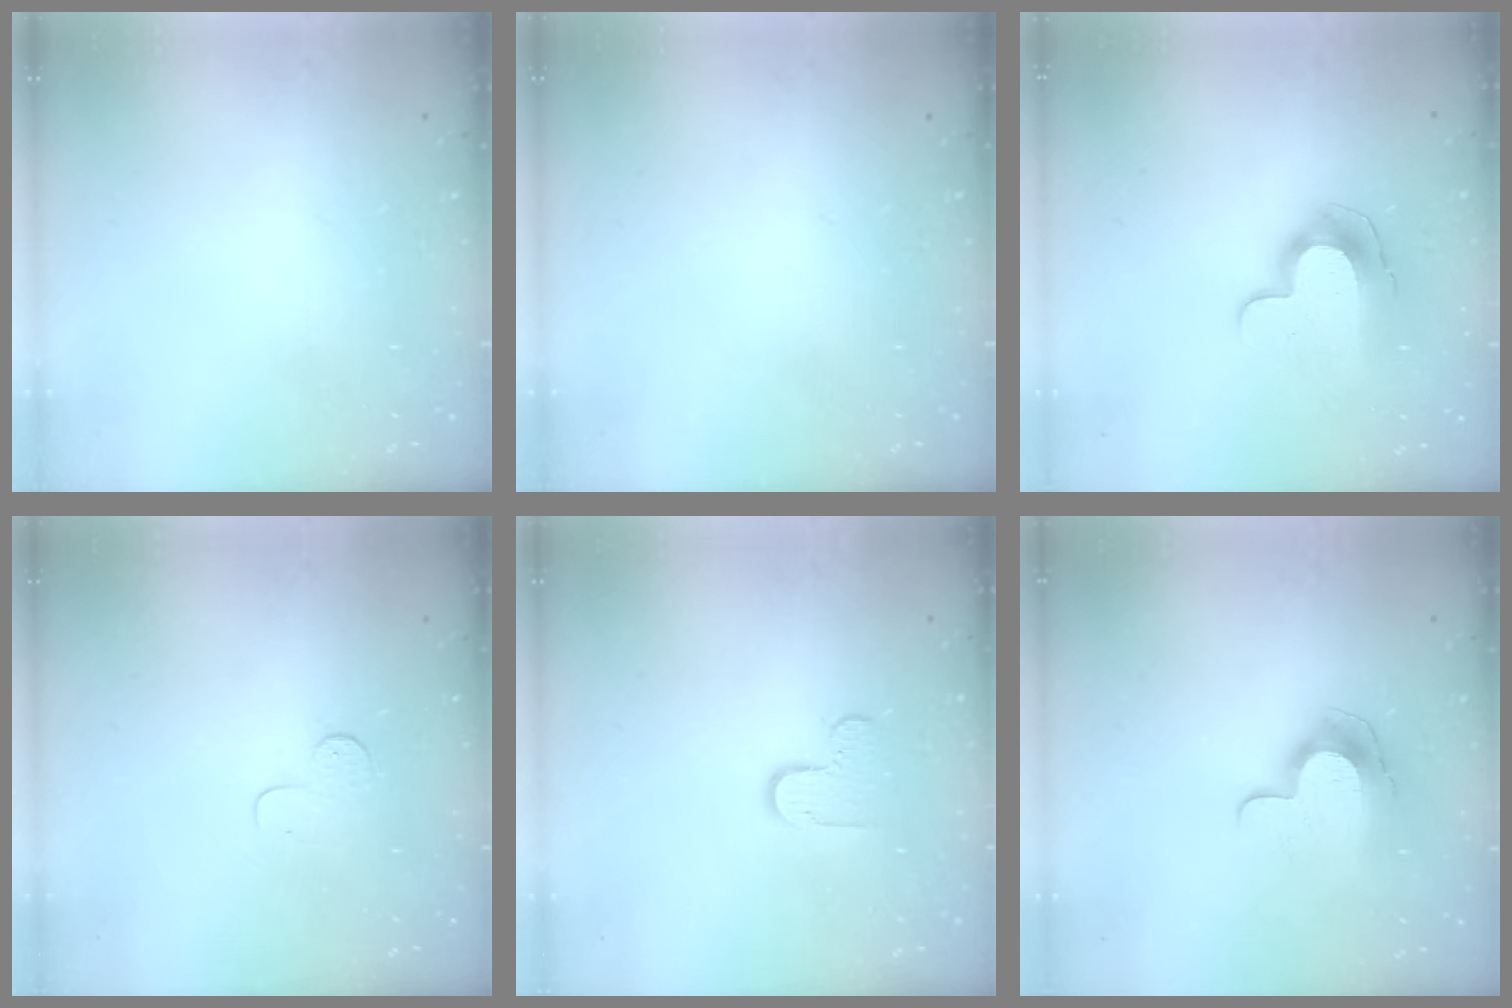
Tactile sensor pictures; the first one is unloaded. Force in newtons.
{"total": 0.0}
{"total": 10.0, "press": 9.9, "slide": 1.1}
{"total": 5.0, "press": 4.9, "slide": 0.5}
{"total": 5.1, "press": 5.0, "slide": 0.5}
{"total": 10.8, "press": 10.8, "slide": 0.9}